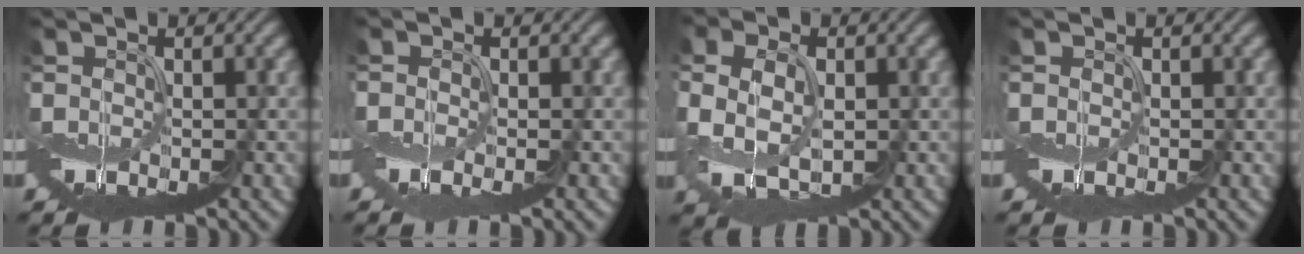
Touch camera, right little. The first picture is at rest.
{"total": 0.9, "force": [-0.6, -0.1, 0.7], "torque": [-0.017, -0.005, -0.014]}
{"total": 4.9, "force": [-0.2, 3.5, 3.5], "torque": [-0.090, -0.001, -0.003]}
{"total": 0.0}